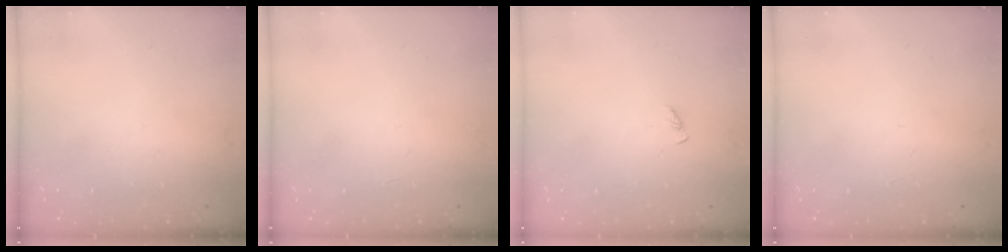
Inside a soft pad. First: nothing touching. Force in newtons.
{"total": 0.0}
{"total": 0.8, "press": 0.8, "slide": 0.1}
{"total": 0.0}